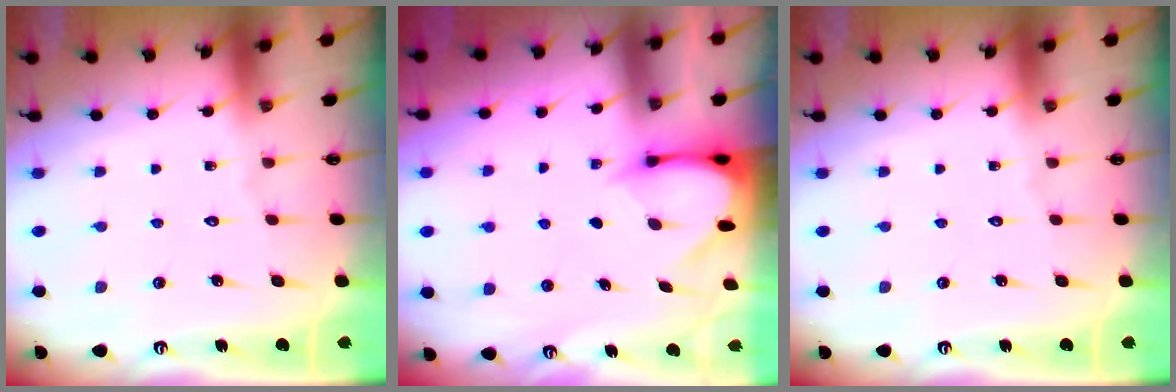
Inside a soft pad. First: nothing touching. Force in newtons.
{"total": 3.2, "press": 3.2, "slide": 0.3}
{"total": 0.0}